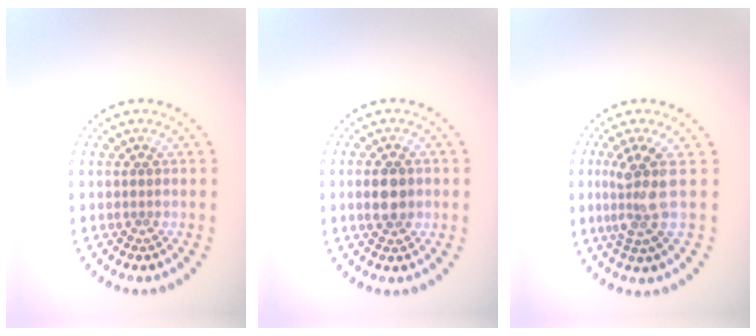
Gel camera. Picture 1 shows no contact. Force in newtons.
{"total": 3.0, "press": 3.0, "slide": 0.1}
{"total": 3.6, "press": 2.9, "slide": 2.1}